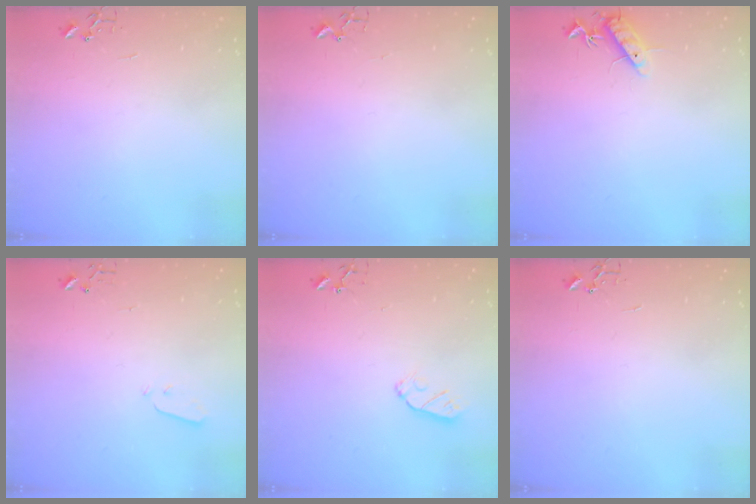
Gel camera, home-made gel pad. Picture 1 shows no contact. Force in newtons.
{"total": 1.8, "press": 1.8, "slide": 0.2}
{"total": 10.1, "press": 10.0, "slide": 0.8}
{"total": 3.0, "press": 2.9, "slide": 0.3}
{"total": 5.5, "press": 5.4, "slide": 0.8}
{"total": 0.0}